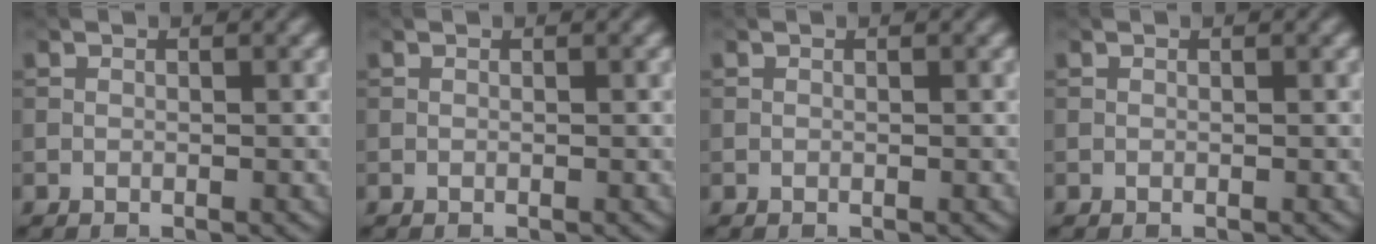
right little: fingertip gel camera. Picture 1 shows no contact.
{"total": 0.0}
{"total": 0.0}
{"total": 0.0}